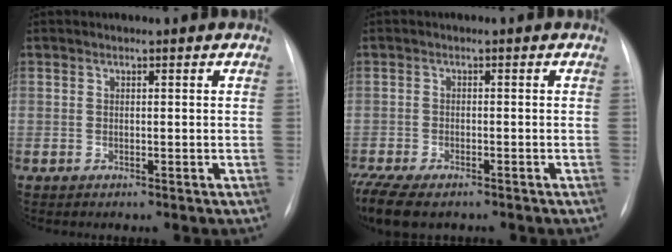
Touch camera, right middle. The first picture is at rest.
{"total": 11.7, "force": [-8.4, 5.0, 6.5], "torque": [-0.154, -0.010, -0.127]}